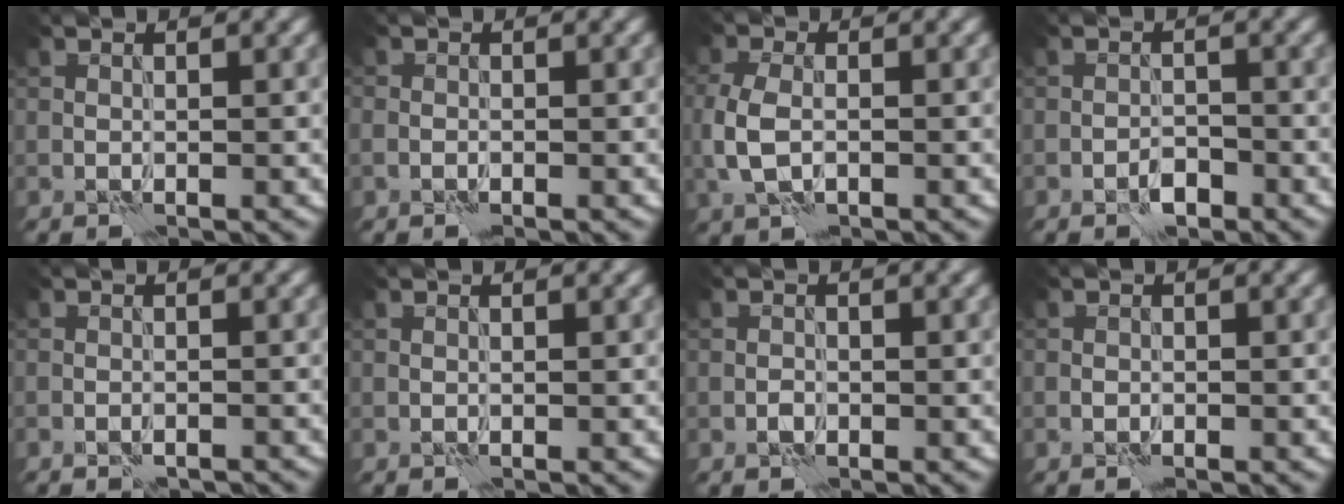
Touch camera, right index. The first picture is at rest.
{"total": 0.7, "force": [-0.4, 0.5, 0.3], "torque": [-0.005, 0.001, -0.008]}
{"total": 3.4, "force": [-0.3, 2.2, 2.5], "torque": [-0.071, -0.004, -0.009]}
{"total": 1.7, "force": [-1.2, 0.8, 0.9], "torque": [-0.009, 0.005, -0.023]}
{"total": 1.5, "force": [-1.3, 0.3, 0.6], "torque": [-0.013, 0.001, -0.019]}
{"total": 0.0}
{"total": 0.7, "force": [-0.3, 0.5, 0.3], "torque": [-0.004, 0.000, -0.008]}
{"total": 0.5, "force": [-0.2, 0.4, 0.2], "torque": [-0.001, 0.000, -0.007]}